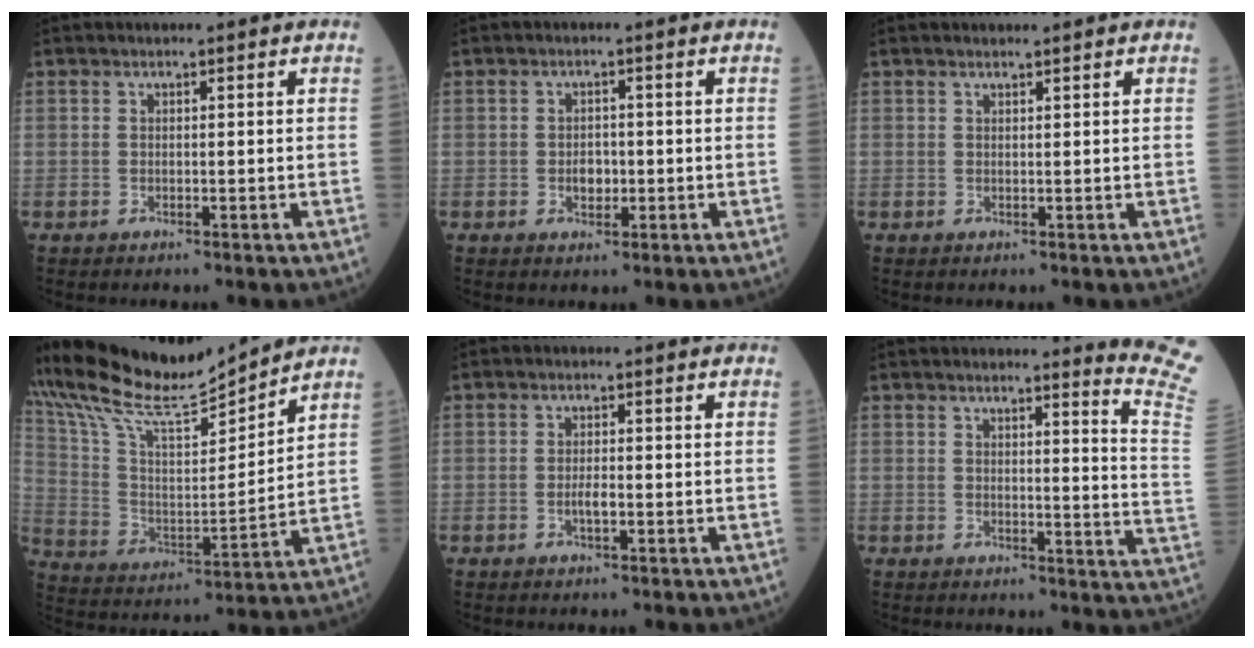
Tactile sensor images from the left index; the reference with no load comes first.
{"total": 2.4, "force": [-0.6, 1.6, 1.6], "torque": [-0.026, 0.004, -0.006]}
{"total": 0.9, "force": [0.8, 0.1, 0.4], "torque": [-0.010, 0.008, 0.015]}
{"total": 14.6, "force": [14.1, 0.2, 4.0], "torque": [-0.102, 0.001, 0.263]}
{"total": 1.7, "force": [-0.6, 0.4, 1.5], "torque": [-0.031, 0.001, -0.010]}
{"total": 10.9, "force": [10.2, -2.6, 3.0], "torque": [-0.031, -0.115, 0.095]}